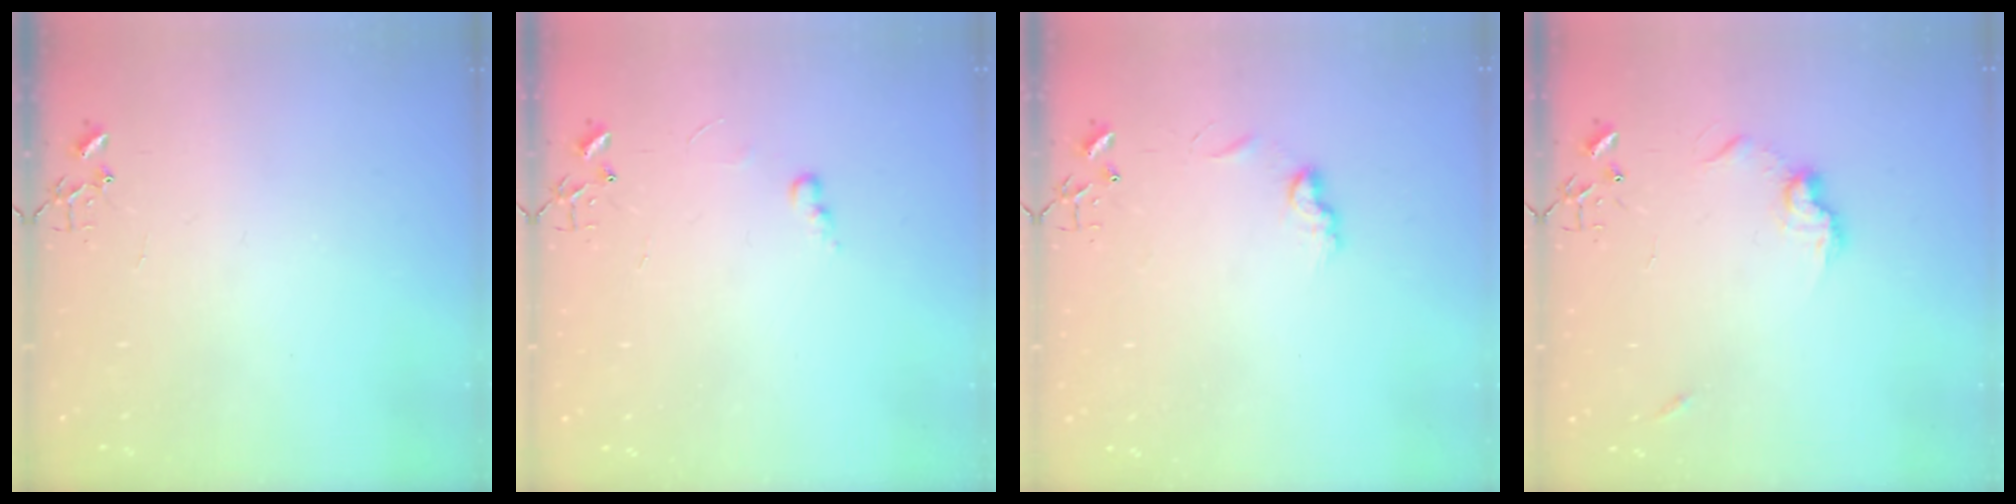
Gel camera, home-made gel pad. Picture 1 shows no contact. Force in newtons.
{"total": 5.6, "press": 5.6, "slide": 0.7}
{"total": 7.6, "press": 7.6, "slide": 0.7}
{"total": 8.8, "press": 8.8, "slide": 0.4}